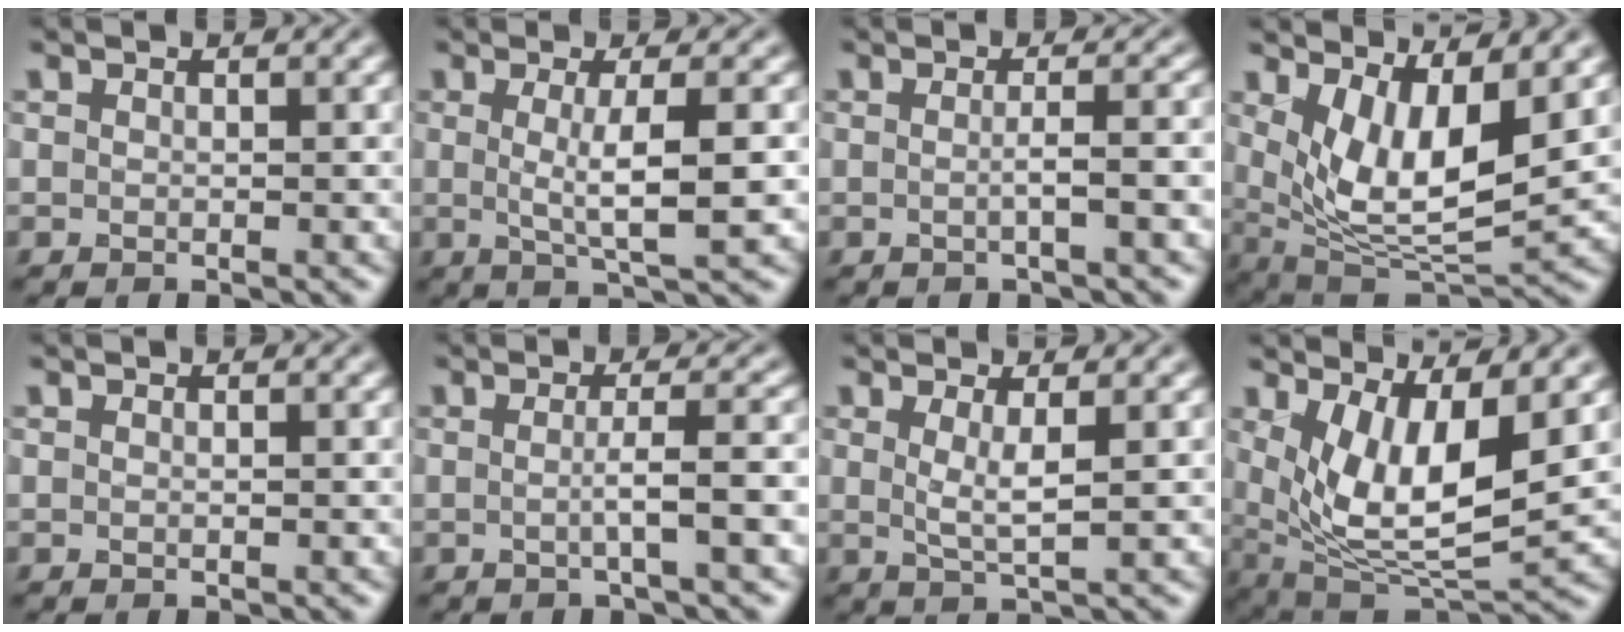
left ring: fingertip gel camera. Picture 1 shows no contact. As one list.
[{"total": 4.6, "force": [0.1, 0.9, 4.5], "torque": [-0.073, -0.003, 0.002]}, {"total": 2.7, "force": [-0.2, 0.7, 2.6], "torque": [-0.033, 0.005, -0.011]}, {"total": 7.9, "force": [2.2, 3.1, 6.9], "torque": [-0.136, -0.020, 0.047]}, {"total": 0.0}, {"total": 3.7, "force": [-0.3, 0.6, 3.6], "torque": [-0.050, 0.001, -0.013]}, {"total": 2.3, "force": [0.6, 0.4, 2.2], "torque": [-0.041, -0.008, 0.012]}, {"total": 8.6, "force": [1.8, 3.4, 7.7], "torque": [-0.152, -0.019, 0.039]}]